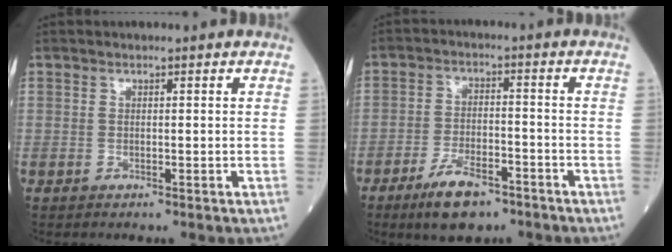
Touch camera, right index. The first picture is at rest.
{"total": 7.9, "force": [-5.4, 2.8, 5.0], "torque": [-0.098, -0.005, -0.093]}